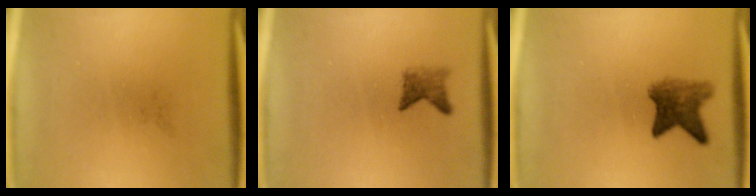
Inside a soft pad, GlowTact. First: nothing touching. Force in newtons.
{"total": 2.0}
{"total": 5.1}